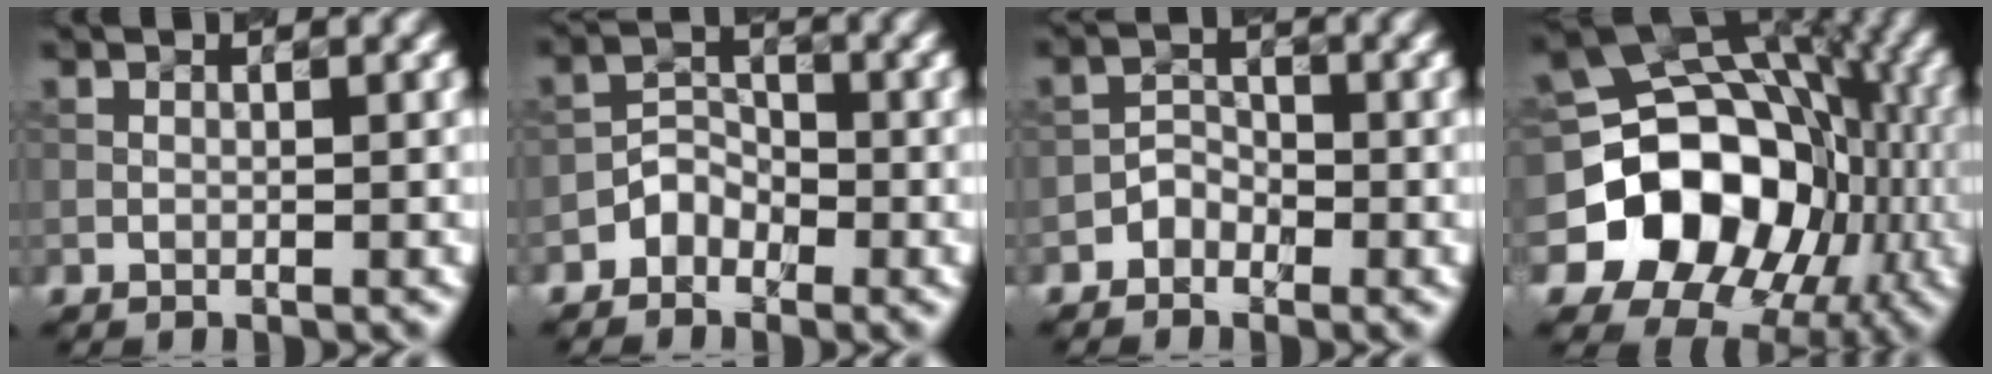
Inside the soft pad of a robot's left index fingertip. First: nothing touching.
{"total": 2.2, "force": [-1.5, 1.6, 0.4], "torque": [0.000, 0.013, -0.031]}
{"total": 1.7, "force": [-1.1, 1.2, 0.2], "torque": [0.002, 0.011, -0.022]}
{"total": 14.8, "force": [-3.8, 11.9, 7.9], "torque": [-0.120, -0.008, -0.076]}